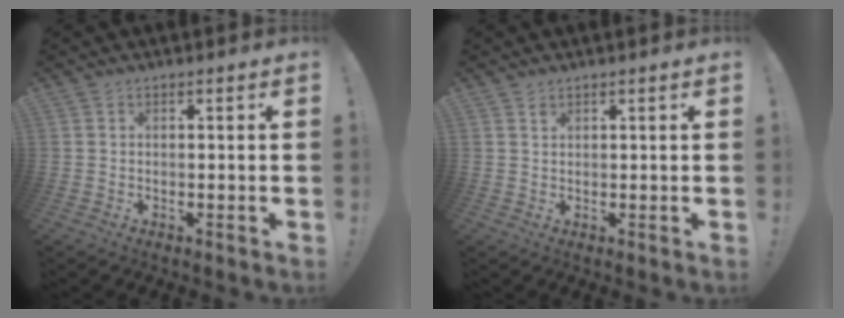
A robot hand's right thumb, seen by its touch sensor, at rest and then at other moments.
{"total": 1.0, "force": [0.8, 0.5, 0.2], "torque": [0.003, -0.003, 0.014]}